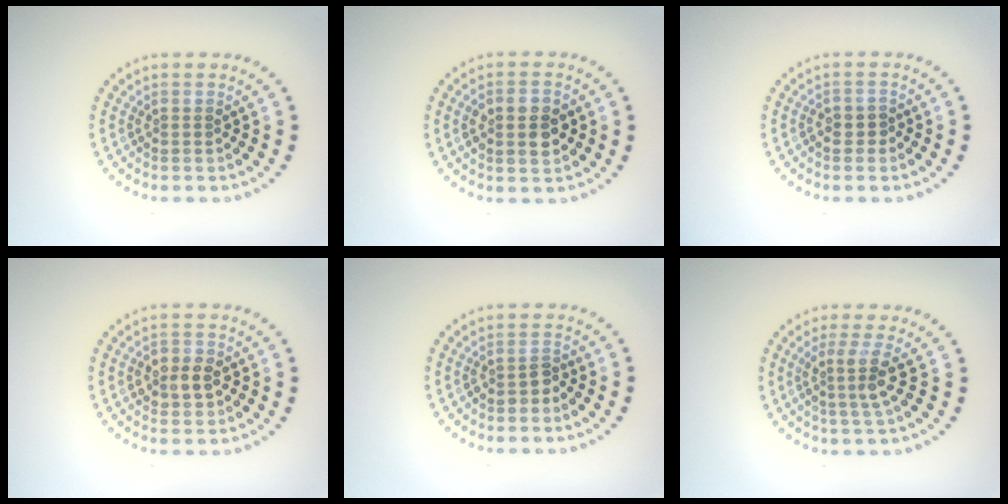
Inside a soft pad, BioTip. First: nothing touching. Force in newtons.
{"total": 3.8, "press": 3.8, "slide": 0.3}
{"total": 1.3, "press": 1.1, "slide": 0.6}
{"total": 2.8, "press": 2.8, "slide": 0.3}
{"total": 1.2, "press": 1.0, "slide": 0.7}
{"total": 2.7, "press": 2.0, "slide": 1.8}